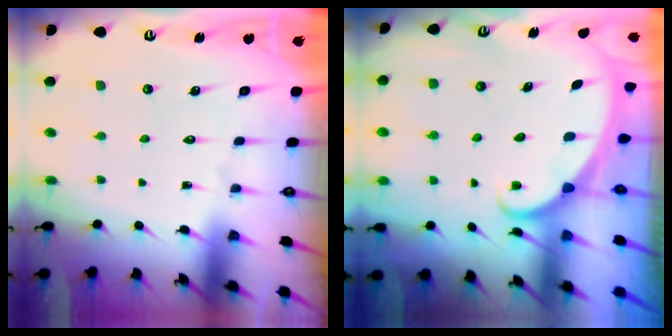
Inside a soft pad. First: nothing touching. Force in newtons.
{"total": 1.8, "press": 1.8, "slide": 0.1}